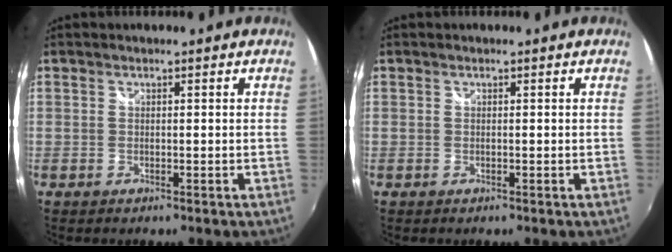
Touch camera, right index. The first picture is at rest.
{"total": 0.0}